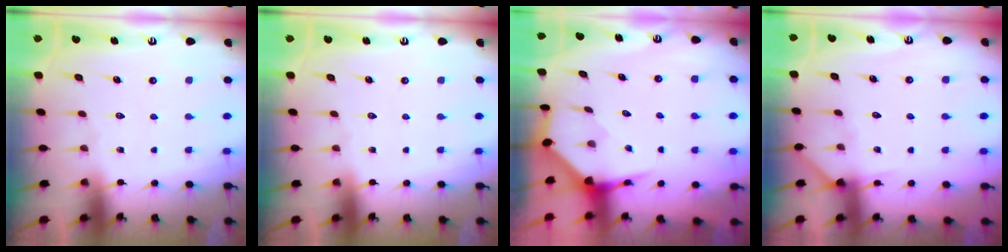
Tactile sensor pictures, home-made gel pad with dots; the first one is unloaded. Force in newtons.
{"total": 0.0}
{"total": 4.0, "press": 3.9, "slide": 0.4}
{"total": 5.9, "press": 5.9, "slide": 0.5}